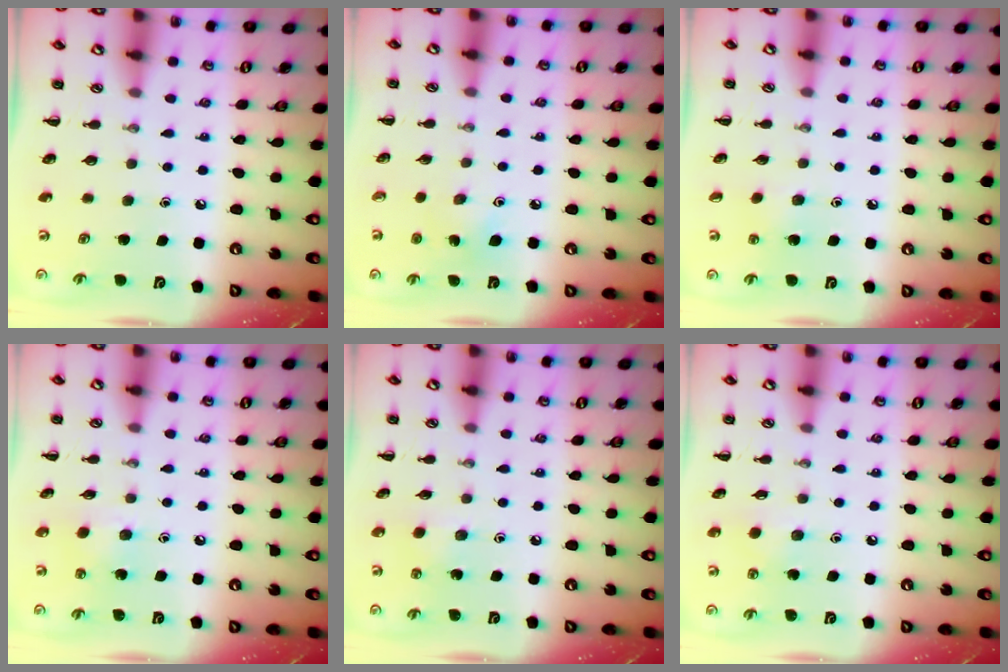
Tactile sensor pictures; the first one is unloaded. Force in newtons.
{"total": 4.8, "press": 4.7, "slide": 1.1}
{"total": 5.8, "press": 5.5, "slide": 1.7}
{"total": 3.5, "press": 3.5, "slide": 0.5}
{"total": 2.4, "press": 2.3, "slide": 0.7}
{"total": 2.3, "press": 2.2, "slide": 0.8}